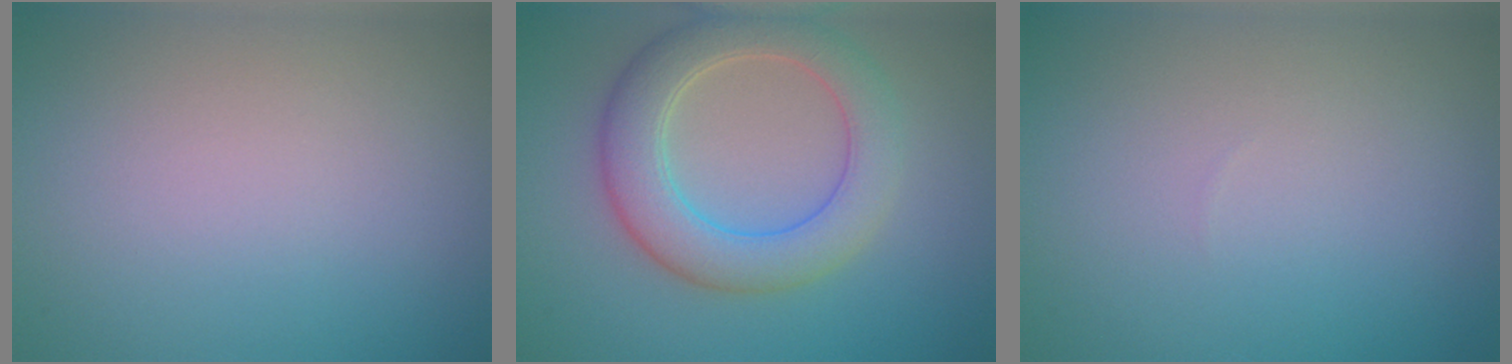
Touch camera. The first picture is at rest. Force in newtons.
{"total": 6.0, "press": 6.0, "slide": 0.3}
{"total": 0.0}